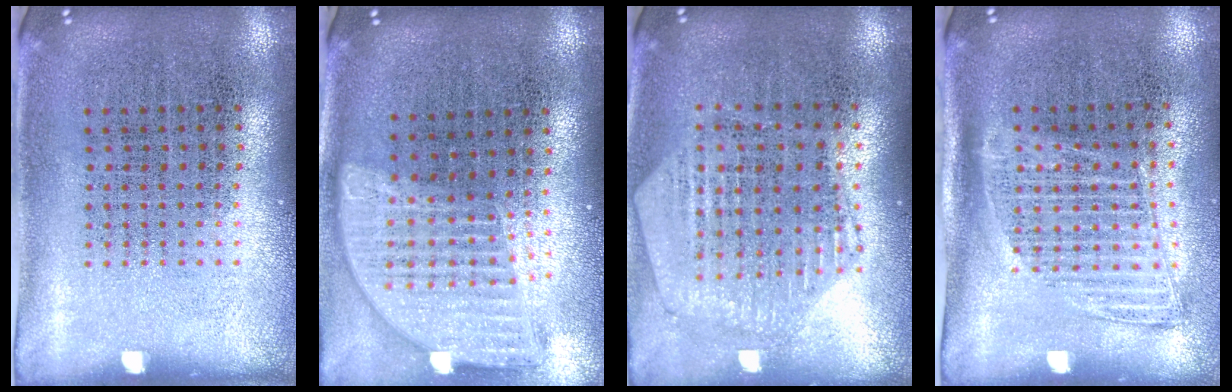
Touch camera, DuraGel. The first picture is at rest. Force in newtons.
{"total": 1.7, "press": 1.4, "slide": 1.0}
{"total": 1.1, "press": 1.1, "slide": 0.3}
{"total": 1.4, "press": 1.2, "slide": 0.6}